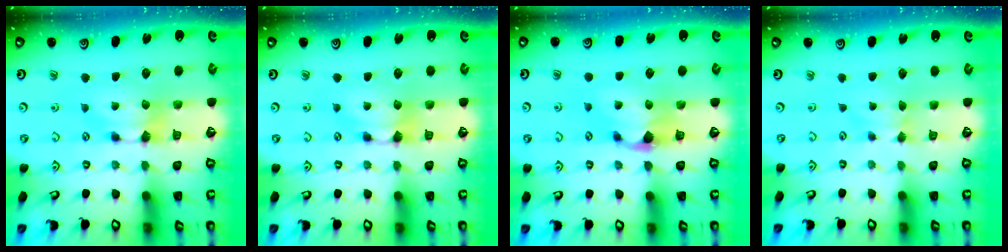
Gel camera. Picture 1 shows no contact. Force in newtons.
{"total": 0.6, "press": 0.1, "slide": 0.6}
{"total": 1.1, "press": 0.3, "slide": 1.1}
{"total": 2.3, "press": 2.2, "slide": 0.6}